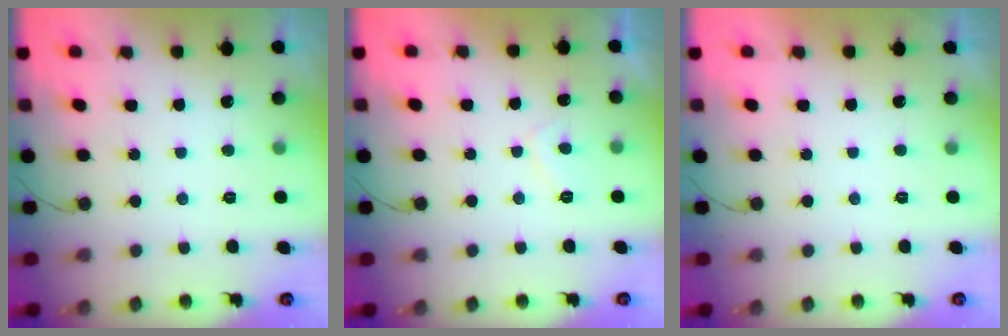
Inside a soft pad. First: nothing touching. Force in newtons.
{"total": 2.8, "press": 2.7, "slide": 0.9}
{"total": 2.3, "press": 2.3, "slide": 0.4}